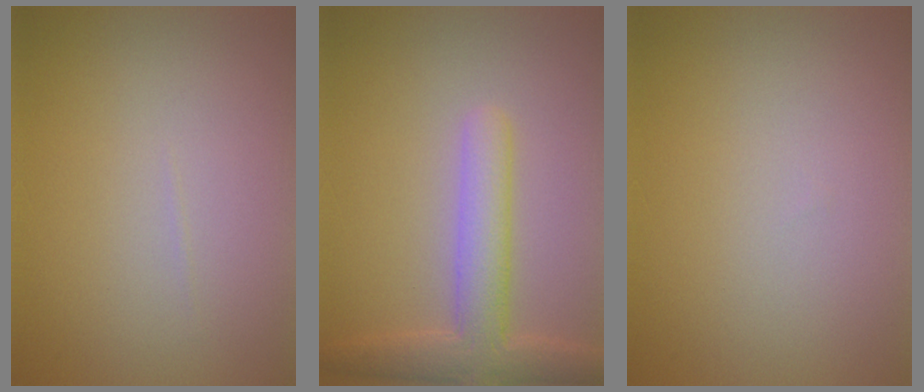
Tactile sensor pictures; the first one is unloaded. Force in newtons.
{"total": 4.5, "press": 4.5, "slide": 0.5}
{"total": 0.0}